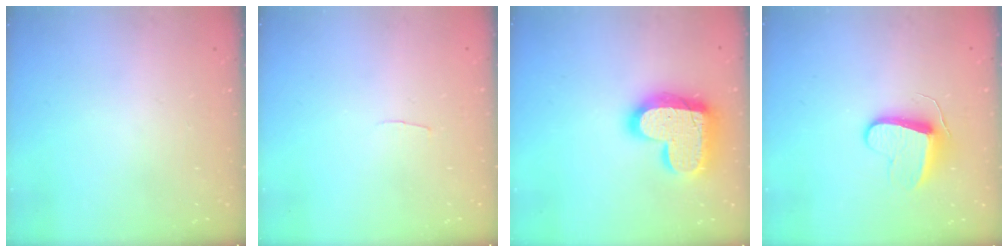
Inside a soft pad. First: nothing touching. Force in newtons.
{"total": 2.0, "press": 2.0, "slide": 0.2}
{"total": 20.2, "press": 20.1, "slide": 1.3}
{"total": 9.3, "press": 9.3, "slide": 0.5}